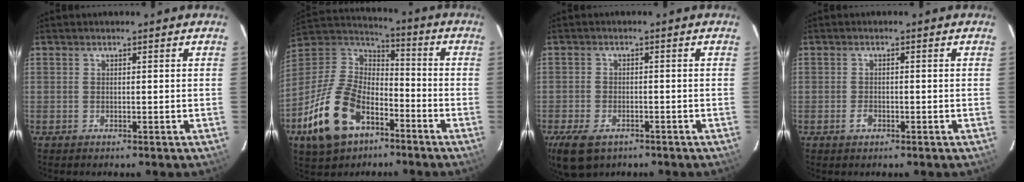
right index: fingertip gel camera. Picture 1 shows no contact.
{"total": 20.7, "force": [-10.1, 12.8, 12.8], "torque": [-0.292, -0.003, -0.171]}
{"total": 7.9, "force": [-4.9, 4.5, 4.3], "torque": [-0.109, -0.020, -0.083]}
{"total": 1.7, "force": [-0.9, 1.2, 0.8], "torque": [-0.016, 0.001, -0.014]}